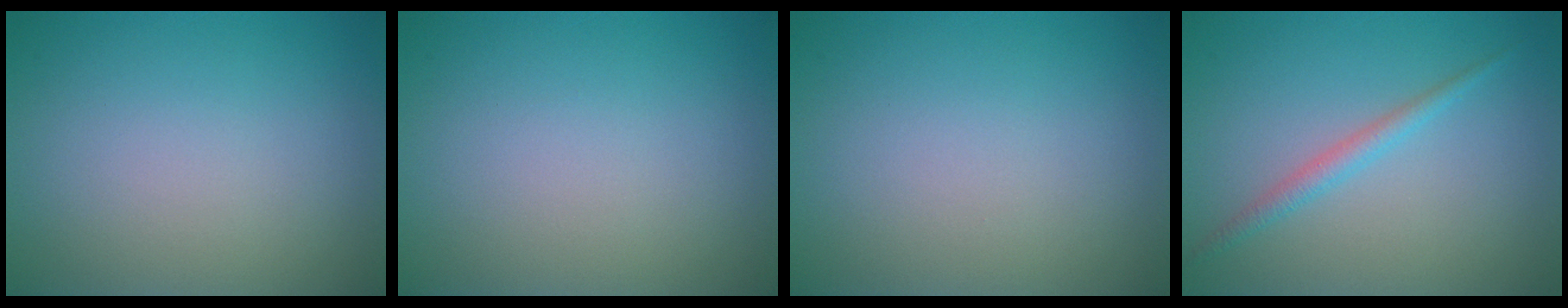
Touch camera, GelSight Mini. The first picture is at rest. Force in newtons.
{"total": 0.0}
{"total": 0.0}
{"total": 1.7, "press": 1.7, "slide": 0.1}